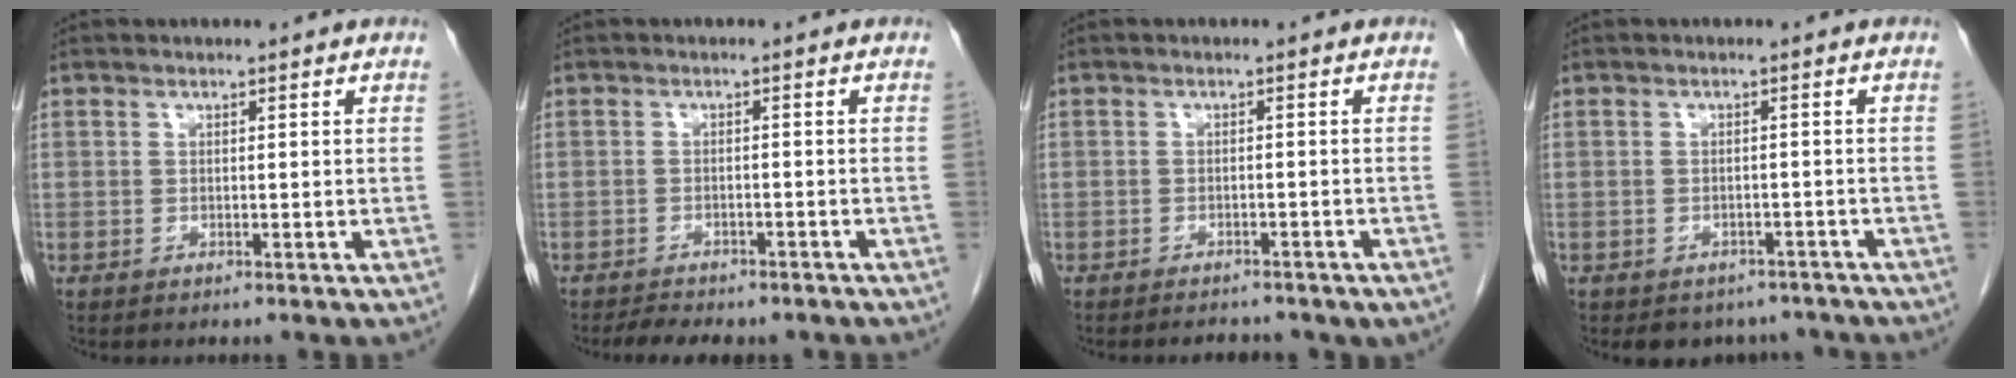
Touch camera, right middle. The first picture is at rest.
{"total": 6.0, "force": [-5.2, 1.8, 2.4], "torque": [-0.042, -0.003, -0.067]}
{"total": 4.7, "force": [-4.0, 1.7, 1.8], "torque": [-0.028, -0.003, -0.042]}
{"total": 6.1, "force": [-5.2, 3.1, 0.5], "torque": [0.007, 0.010, -0.058]}